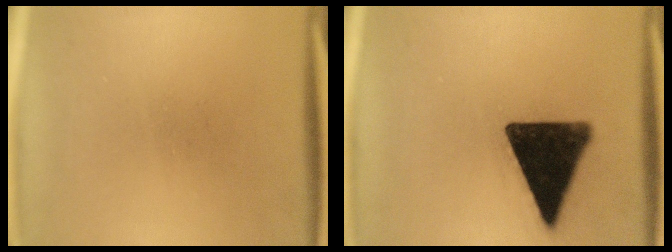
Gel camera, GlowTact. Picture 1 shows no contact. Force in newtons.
{"total": 16.6}